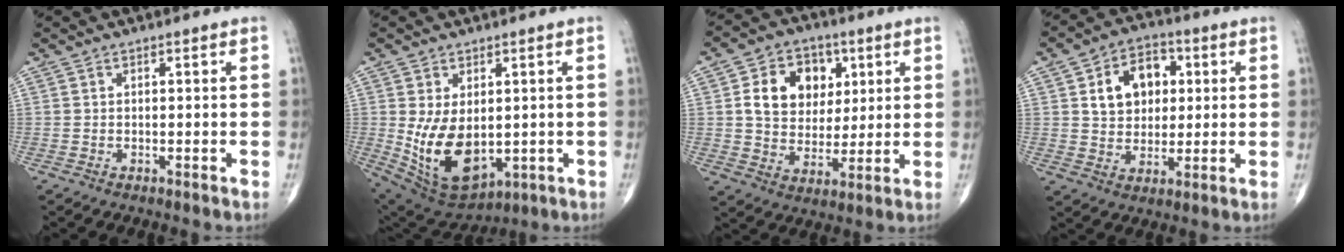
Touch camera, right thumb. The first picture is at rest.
{"total": 13.8, "force": [-0.7, 8.5, 10.8], "torque": [-0.183, -0.014, 0.023]}
{"total": 13.2, "force": [3.6, 10.3, 7.5], "torque": [-0.081, -0.006, 0.062]}
{"total": 11.2, "force": [2.9, 8.3, 6.9], "torque": [-0.074, 0.003, 0.046]}